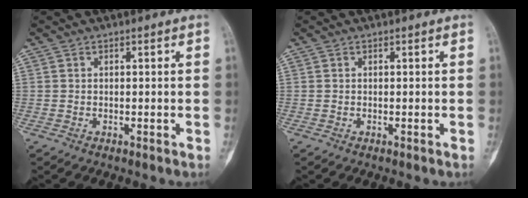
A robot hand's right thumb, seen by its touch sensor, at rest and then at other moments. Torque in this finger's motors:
{"motor_torque": [-0.13, 0.13, 0.00, 0.00, 0.00]}